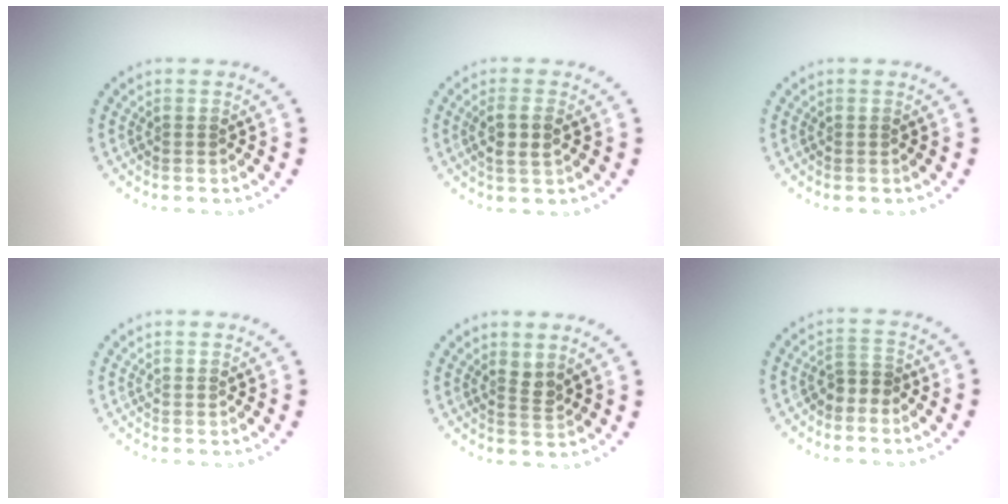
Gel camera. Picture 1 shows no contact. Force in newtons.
{"total": 2.1, "press": 2.0, "slide": 0.8}
{"total": 0.0}
{"total": 0.0}
{"total": 1.3, "press": 1.0, "slide": 0.8}
{"total": 1.5, "press": 1.0, "slide": 1.1}